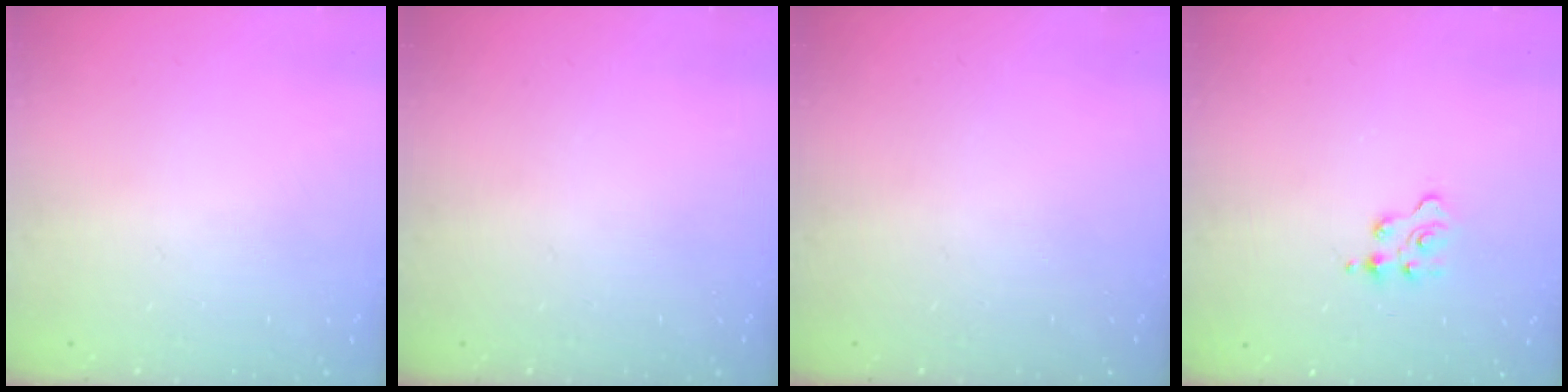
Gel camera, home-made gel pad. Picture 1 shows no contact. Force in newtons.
{"total": 0.0}
{"total": 0.0}
{"total": 2.4, "press": 2.3, "slide": 0.5}